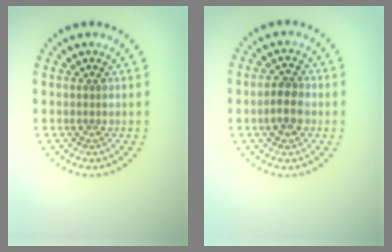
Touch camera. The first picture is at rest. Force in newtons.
{"total": 2.3, "press": 2.2, "slide": 0.7}